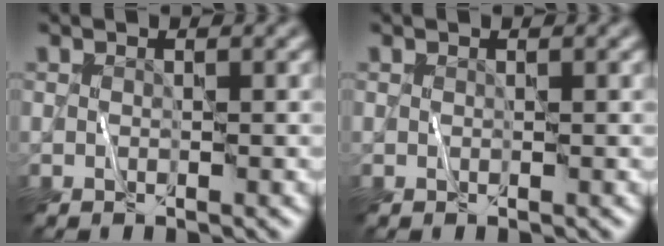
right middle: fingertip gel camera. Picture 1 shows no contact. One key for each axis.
{"total": 0.0}